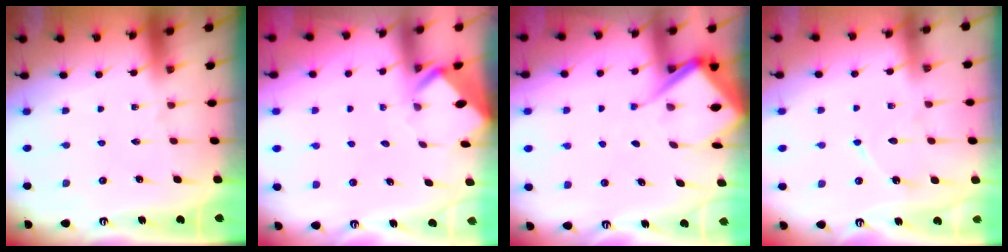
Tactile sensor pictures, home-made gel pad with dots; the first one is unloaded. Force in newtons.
{"total": 2.9, "press": 2.9, "slide": 0.1}
{"total": 8.4, "press": 8.3, "slide": 1.0}
{"total": 6.1, "press": 6.1, "slide": 0.7}